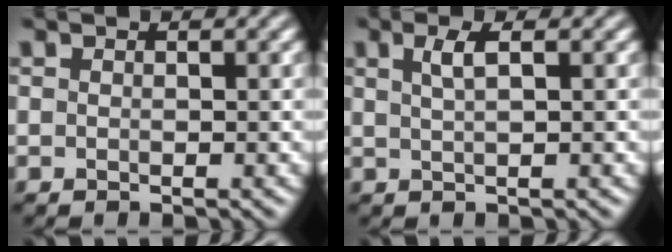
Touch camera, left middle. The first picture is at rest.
{"total": 2.1, "force": [0.9, 0.6, 1.9], "torque": [-0.030, 0.004, 0.013]}